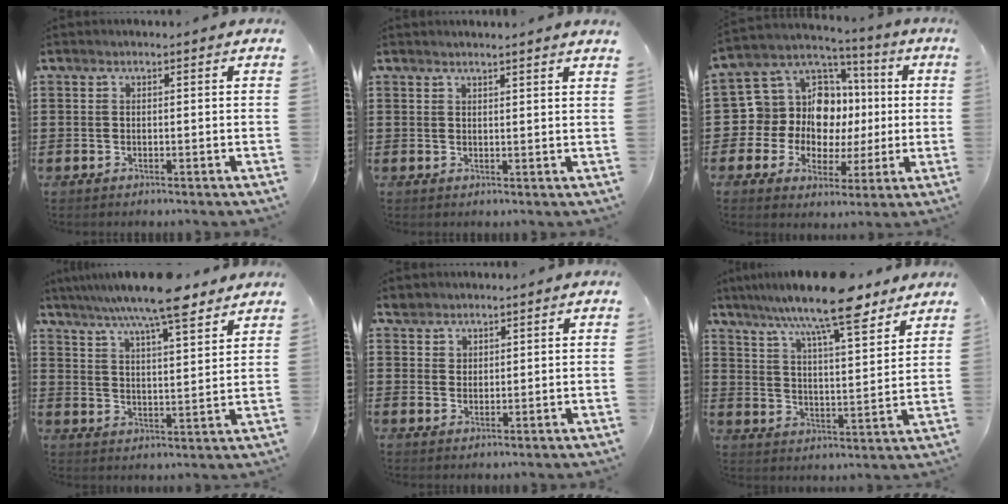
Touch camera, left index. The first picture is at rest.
{"total": 1.7, "force": [1.5, -0.5, 0.5], "torque": [-0.010, -0.002, 0.030]}
{"total": 12.3, "force": [1.4, 11.4, 4.2], "torque": [-0.111, -0.018, 0.035]}
{"total": 9.6, "force": [8.0, 1.0, 5.3], "torque": [-0.108, -0.033, 0.138]}
{"total": 2.3, "force": [1.8, 1.4, 0.1], "torque": [-0.009, 0.006, 0.034]}
{"total": 11.7, "force": [9.6, 1.6, 6.5], "torque": [-0.129, -0.042, 0.163]}